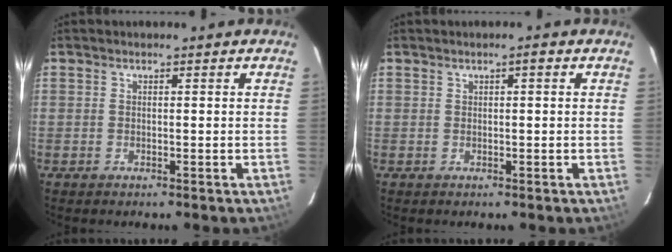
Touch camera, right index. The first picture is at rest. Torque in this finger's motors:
{"motor_torque": [0.01, 0.00, 0.01, 0.01]}